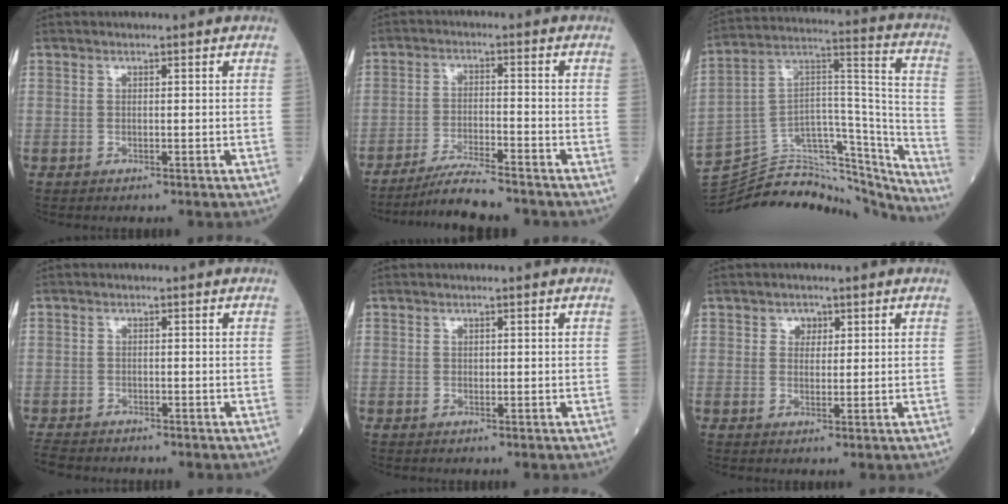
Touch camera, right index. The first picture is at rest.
{"total": 7.1, "force": [-6.4, -0.3, 3.0], "torque": [-0.053, -0.023, -0.114]}
{"total": 31.8, "force": [-29.4, 5.9, 10.6], "torque": [-0.131, 0.022, -0.429]}
{"total": 2.9, "force": [-2.7, 0.9, 0.3], "torque": [-0.007, -0.007, -0.051]}
{"total": 0.0}
{"total": 1.9, "force": [0.9, 1.5, 0.7], "torque": [-0.005, -0.001, 0.012]}